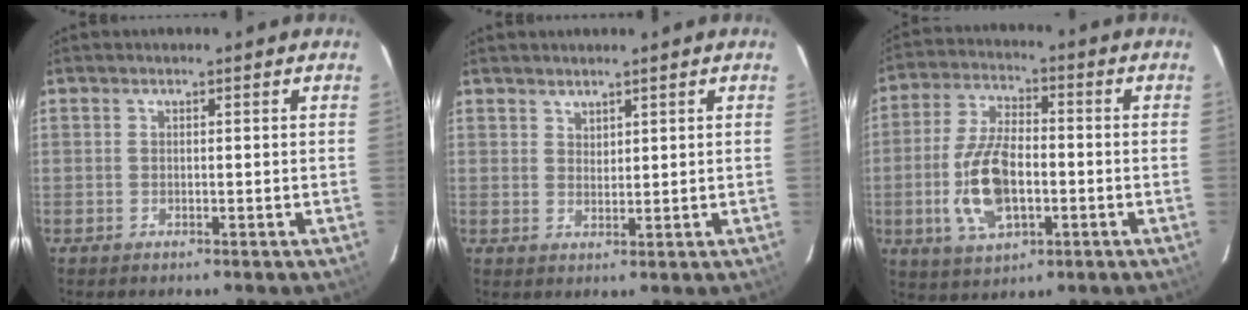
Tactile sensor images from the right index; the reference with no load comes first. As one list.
[{"total": 1.8, "force": [1.6, 0.8, 0.3], "torque": [0.000, 0.002, 0.030]}, {"total": 12.8, "force": [-3.0, 6.4, 10.7], "torque": [-0.225, 0.000, -0.049]}]